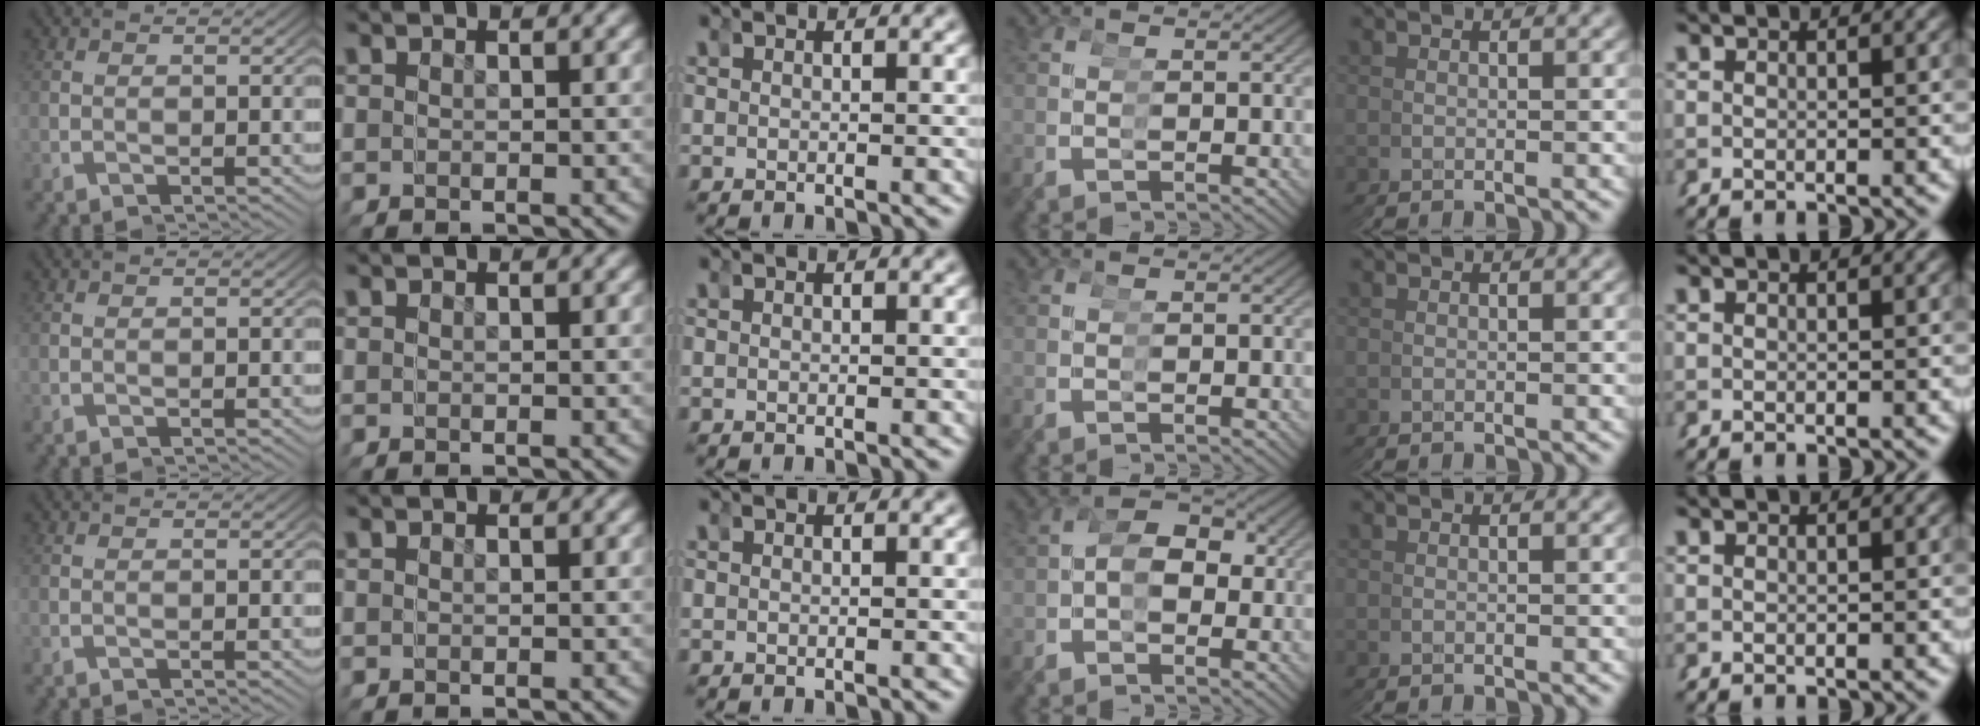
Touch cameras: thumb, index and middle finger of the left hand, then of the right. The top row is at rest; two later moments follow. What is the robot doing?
{"motion": "grasp_and_lifting", "object": "tape"}